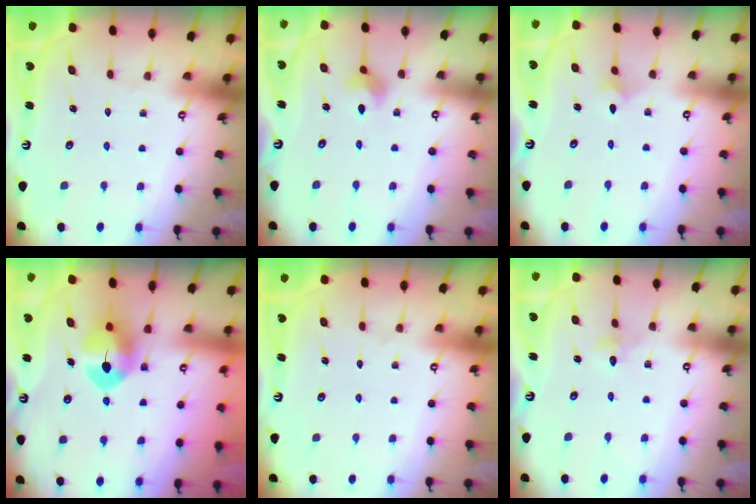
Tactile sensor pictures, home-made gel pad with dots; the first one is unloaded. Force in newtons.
{"total": 3.5, "press": 3.4, "slide": 0.7}
{"total": 2.9, "press": 2.9, "slide": 0.5}
{"total": 8.7, "press": 8.6, "slide": 1.3}
{"total": 0.0}
{"total": 3.6, "press": 3.5, "slide": 0.4}